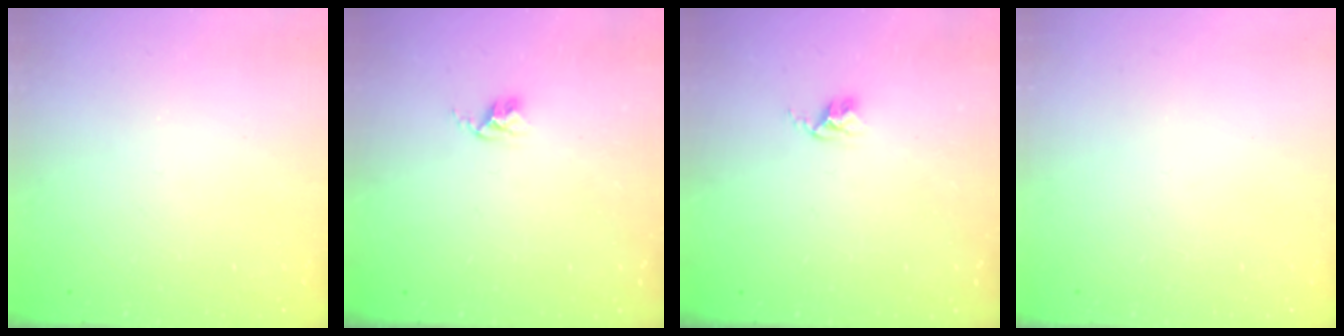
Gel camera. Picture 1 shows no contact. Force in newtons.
{"total": 2.4, "press": 2.4, "slide": 0.3}
{"total": 2.4, "press": 2.4, "slide": 0.3}
{"total": 0.0}